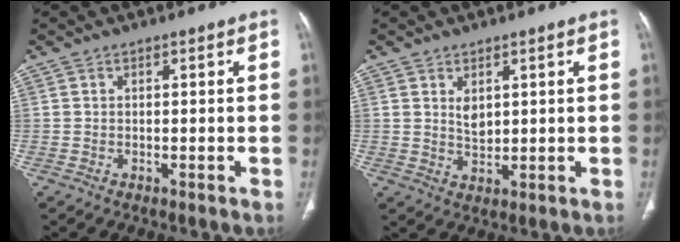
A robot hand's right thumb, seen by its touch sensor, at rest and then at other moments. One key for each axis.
{"total": 3.2, "fx": 1.3, "fy": 1.9, "fz": 2.2, "tx": -0.030, "ty": -0.015, "tz": 0.029}